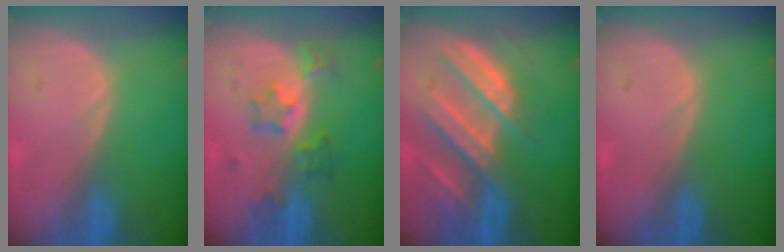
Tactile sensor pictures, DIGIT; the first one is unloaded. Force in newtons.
{"total": 5.2, "press": 4.9, "slide": 1.5}
{"total": 9.9, "press": 8.7, "slide": 4.6}
{"total": 0.0}